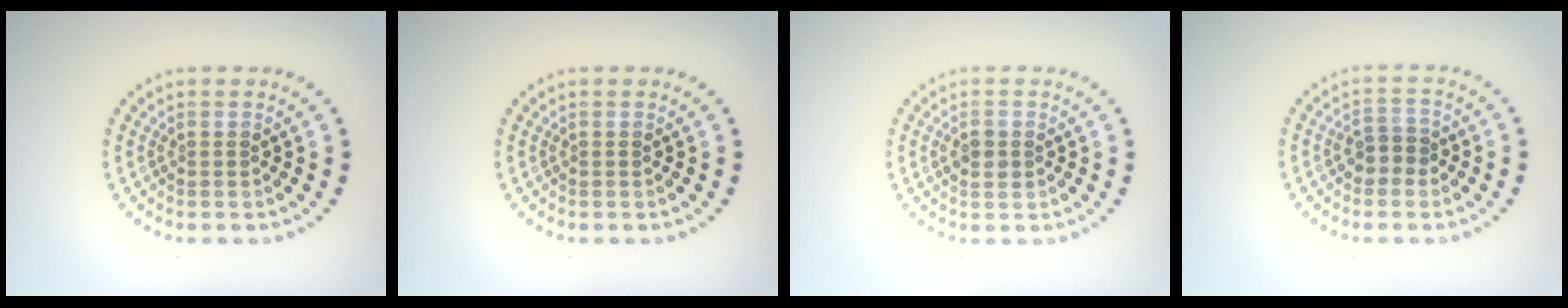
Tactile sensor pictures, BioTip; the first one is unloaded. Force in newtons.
{"total": 0.0}
{"total": 1.6, "press": 1.6, "slide": 0.1}
{"total": 2.0, "press": 1.9, "slide": 0.6}